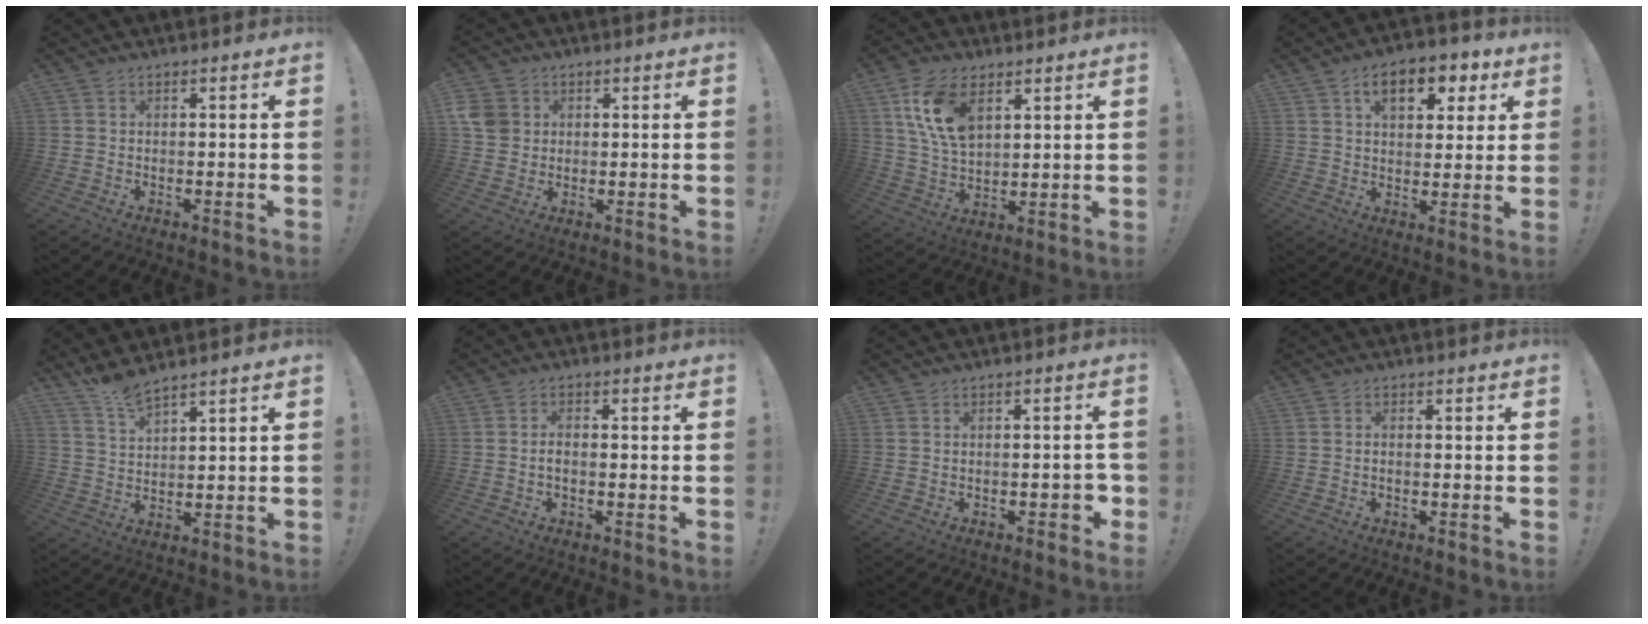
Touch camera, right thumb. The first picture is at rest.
{"total": 6.7, "force": [1.9, 5.9, 2.4], "torque": [-0.045, -0.002, 0.036]}
{"total": 14.1, "force": [6.4, 8.5, 9.2], "torque": [-0.182, -0.010, 0.122]}
{"total": 10.6, "force": [4.8, 6.4, 6.9], "torque": [-0.094, -0.013, 0.081]}
{"total": 5.7, "force": [5.0, 0.6, 2.5], "torque": [-0.045, -0.032, 0.087]}
{"total": 2.4, "force": [-0.5, 1.2, 2.0], "torque": [-0.036, 0.007, -0.009]}
{"total": 3.3, "force": [-1.3, 1.8, 2.4], "torque": [-0.024, 0.008, -0.021]}
{"total": 1.0, "force": [-0.4, 0.5, 0.7], "torque": [-0.012, 0.003, -0.008]}